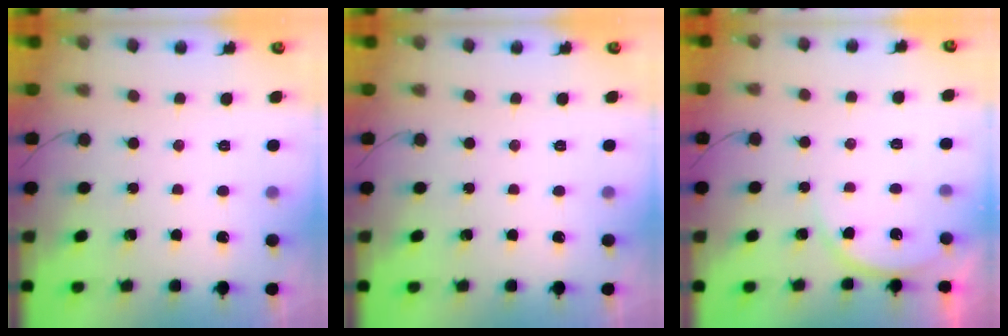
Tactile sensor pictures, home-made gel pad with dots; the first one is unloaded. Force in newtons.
{"total": 0.0}
{"total": 5.4, "press": 5.4, "slide": 0.3}